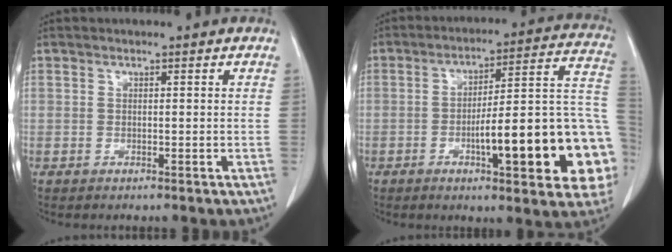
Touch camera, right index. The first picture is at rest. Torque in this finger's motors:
{"motor_torque": [1.48, -0.66, 0.45, 0.21]}